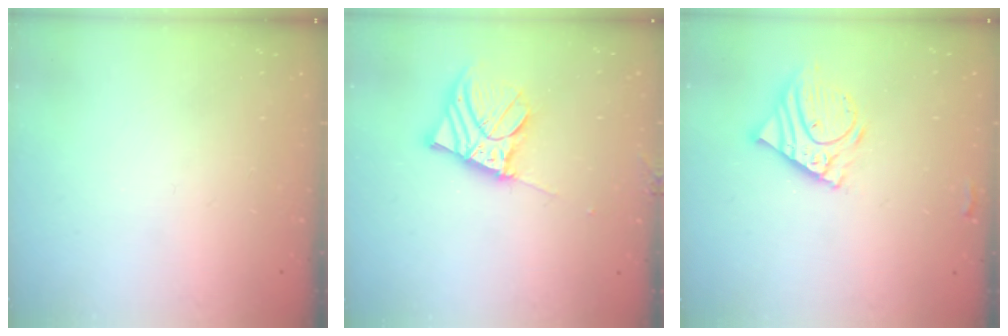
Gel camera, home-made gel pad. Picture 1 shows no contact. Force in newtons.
{"total": 12.6, "press": 12.4, "slide": 2.0}
{"total": 10.0, "press": 9.9, "slide": 1.3}